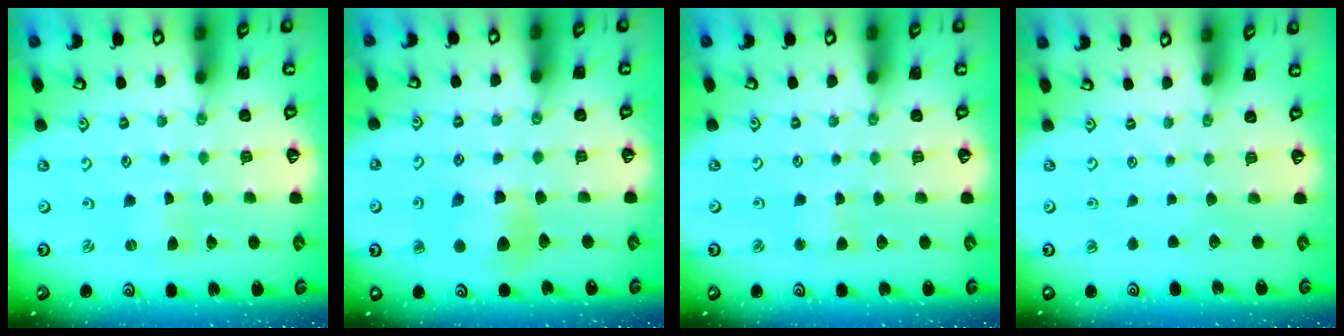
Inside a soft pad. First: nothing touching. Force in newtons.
{"total": 7.8, "press": 7.8, "slide": 0.6}
{"total": 2.5, "press": 2.4, "slide": 0.4}
{"total": 0.0}